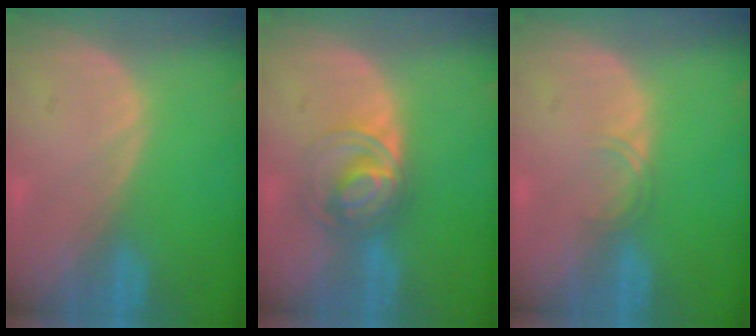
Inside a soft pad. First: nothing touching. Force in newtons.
{"total": 6.5, "press": 5.8, "slide": 2.9}
{"total": 1.4, "press": 1.4, "slide": 0.2}